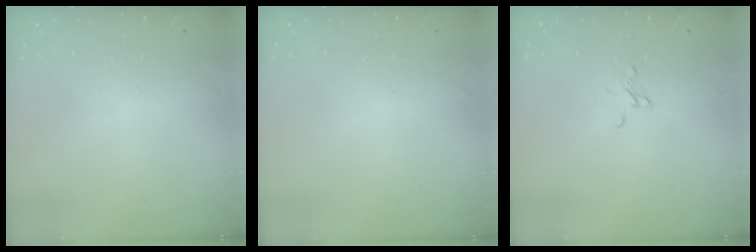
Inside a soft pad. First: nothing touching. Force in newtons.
{"total": 0.0}
{"total": 3.4, "press": 3.3, "slide": 0.2}